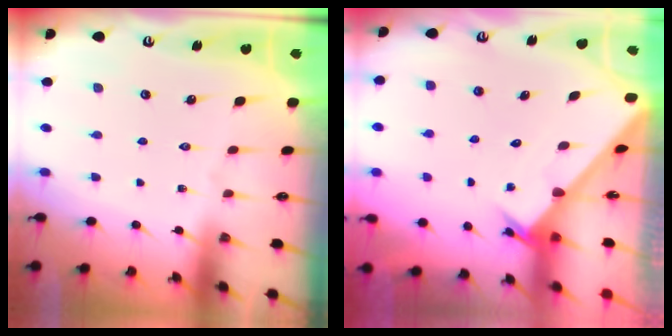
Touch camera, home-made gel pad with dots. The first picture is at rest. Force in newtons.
{"total": 2.4, "press": 2.4, "slide": 0.2}